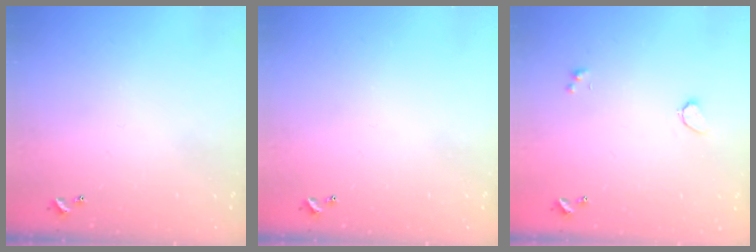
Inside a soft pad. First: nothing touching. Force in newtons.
{"total": 0.0}
{"total": 0.8, "press": 0.7, "slide": 0.4}